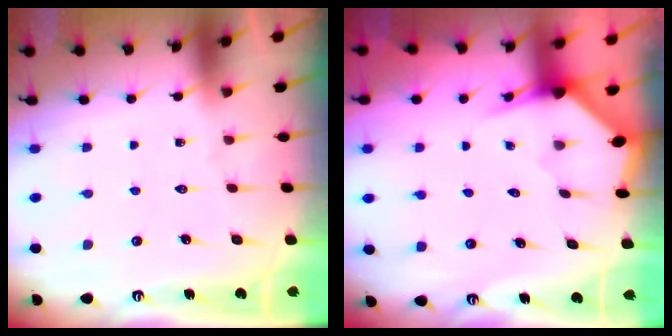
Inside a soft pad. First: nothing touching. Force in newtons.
{"total": 2.8, "press": 2.8, "slide": 0.2}